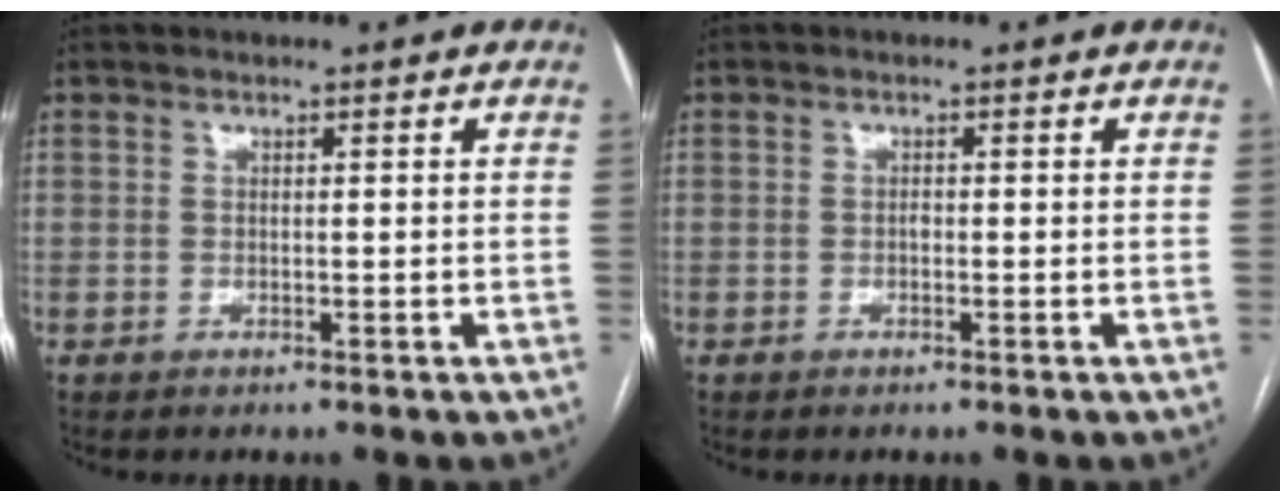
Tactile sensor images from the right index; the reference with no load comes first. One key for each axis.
{"total": 0.6, "fx": -0.2, "fy": 0.3, "fz": 0.5, "tx": -0.008, "ty": 0.002, "tz": -0.005}